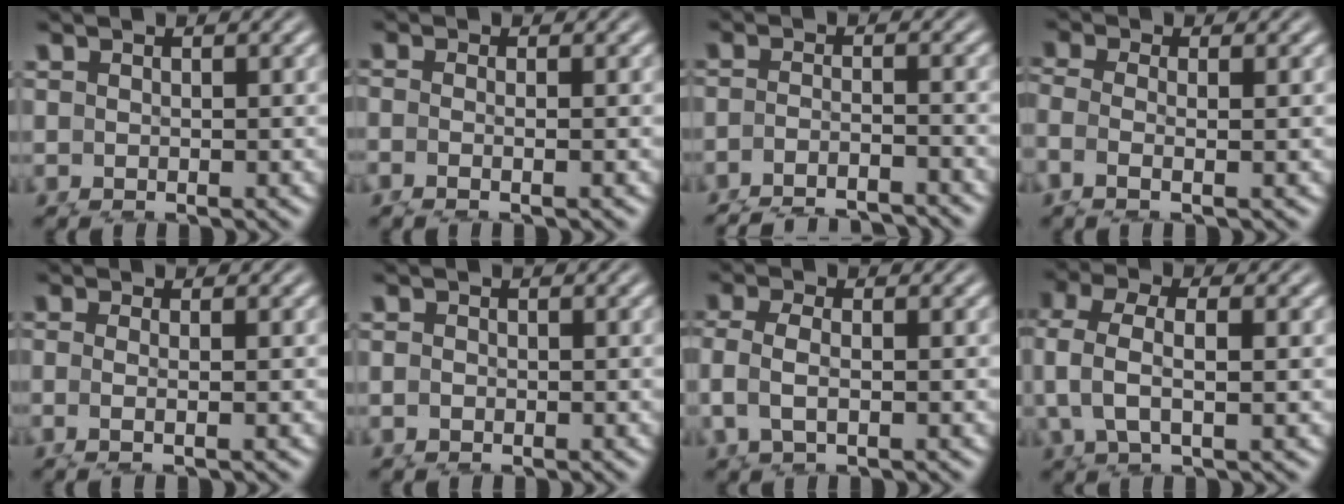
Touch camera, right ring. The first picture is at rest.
{"total": 2.0, "force": [-0.7, 0.9, 1.7], "torque": [-0.058, -0.017, -0.001]}
{"total": 3.8, "force": [-3.4, 1.2, 1.2], "torque": [-0.031, -0.022, -0.043]}
{"total": 3.8, "force": [0.1, 2.7, 2.7], "torque": [-0.093, -0.020, 0.013]}
{"total": 1.7, "force": [-0.3, 0.2, 1.7], "torque": [-0.058, -0.015, 0.007]}
{"total": 0.5, "force": [-0.3, 0.5, 0.1], "torque": [0.000, -0.002, -0.005]}
{"total": 2.8, "force": [0.7, 1.4, 2.3], "torque": [-0.073, -0.013, 0.023]}
{"total": 4.3, "force": [2.0, 2.1, 3.1], "torque": [-0.080, -0.003, 0.038]}